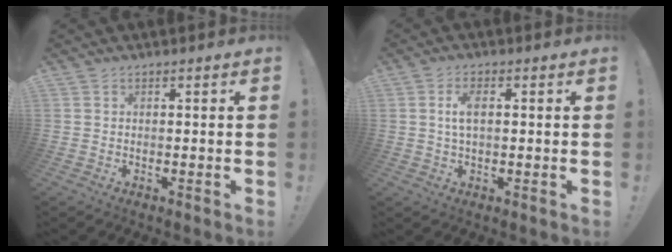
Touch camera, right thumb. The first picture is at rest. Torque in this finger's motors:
{"motor_torque": [-0.34, 0.13, 0.40, -0.39, 0.05]}